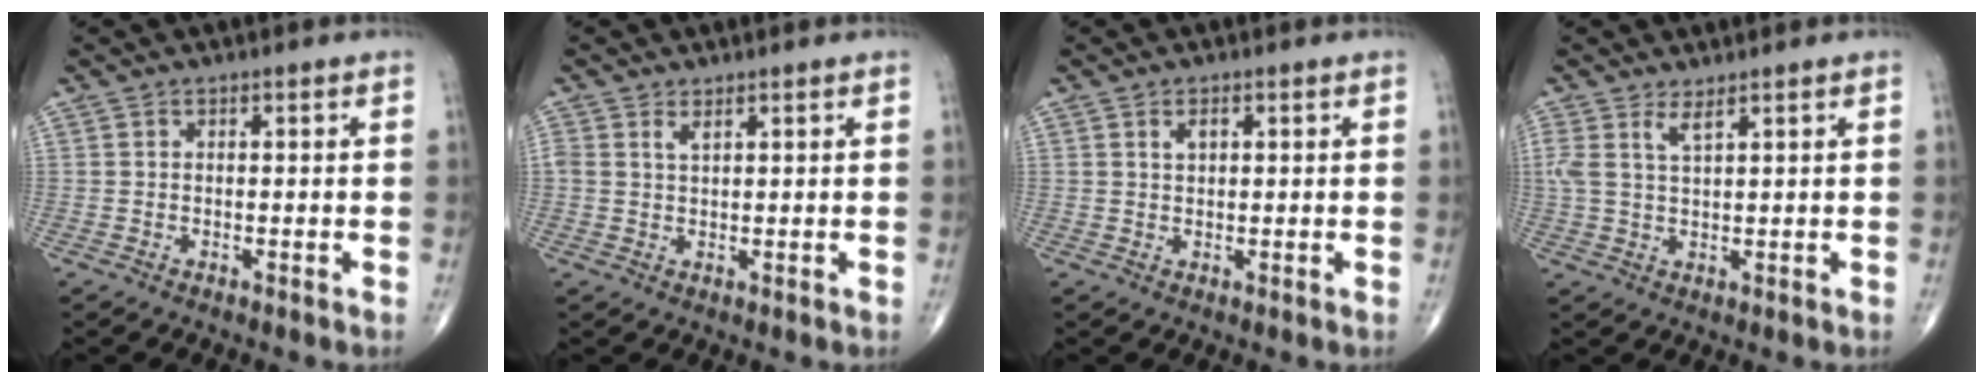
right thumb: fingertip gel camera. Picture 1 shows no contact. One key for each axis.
{"total": 1.7, "fx": 1.0, "fy": 0.6, "fz": 1.1, "tx": -0.025, "ty": 0.000, "tz": 0.025}
{"total": 1.8, "fx": 0.7, "fy": 1.0, "fz": 1.3, "tx": -0.017, "ty": 0.000, "tz": 0.013}
{"total": 3.2, "fx": 2.0, "fy": 0.5, "fz": 2.4, "tx": -0.058, "ty": -0.008, "tz": 0.048}